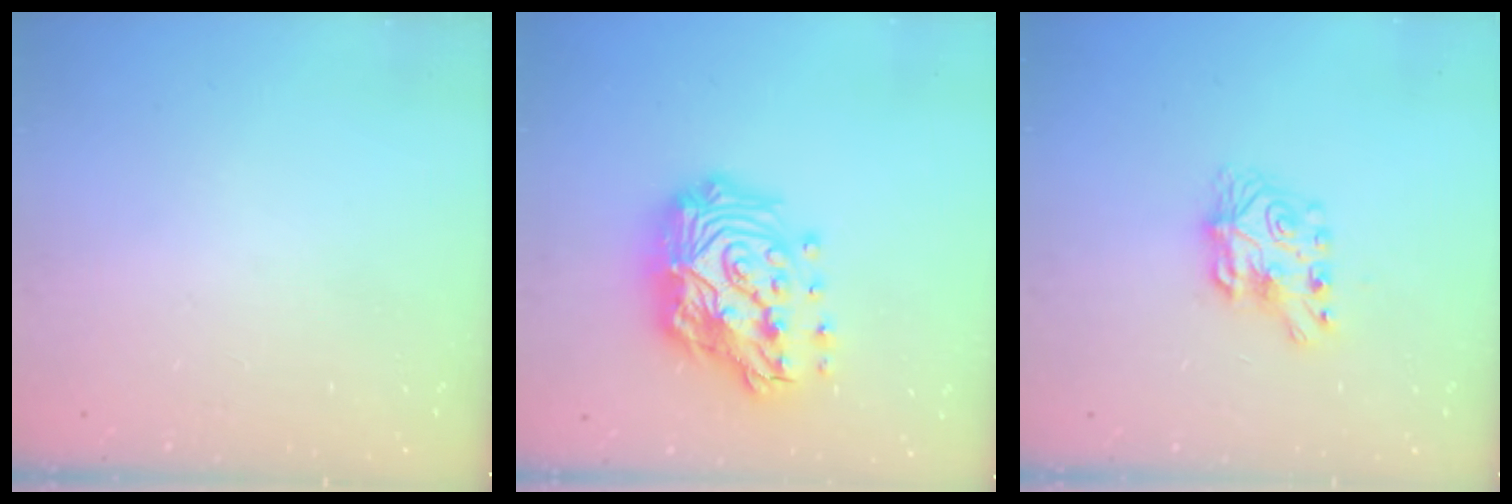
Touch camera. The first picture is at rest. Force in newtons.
{"total": 23.4, "press": 23.3, "slide": 2.1}
{"total": 7.7, "press": 7.7, "slide": 0.7}